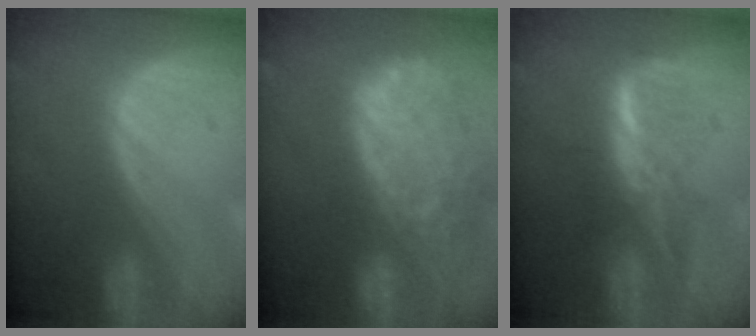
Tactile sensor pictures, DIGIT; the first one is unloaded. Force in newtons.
{"total": 13.7, "press": 11.2, "slide": 7.9}
{"total": 5.9, "press": 5.6, "slide": 2.0}